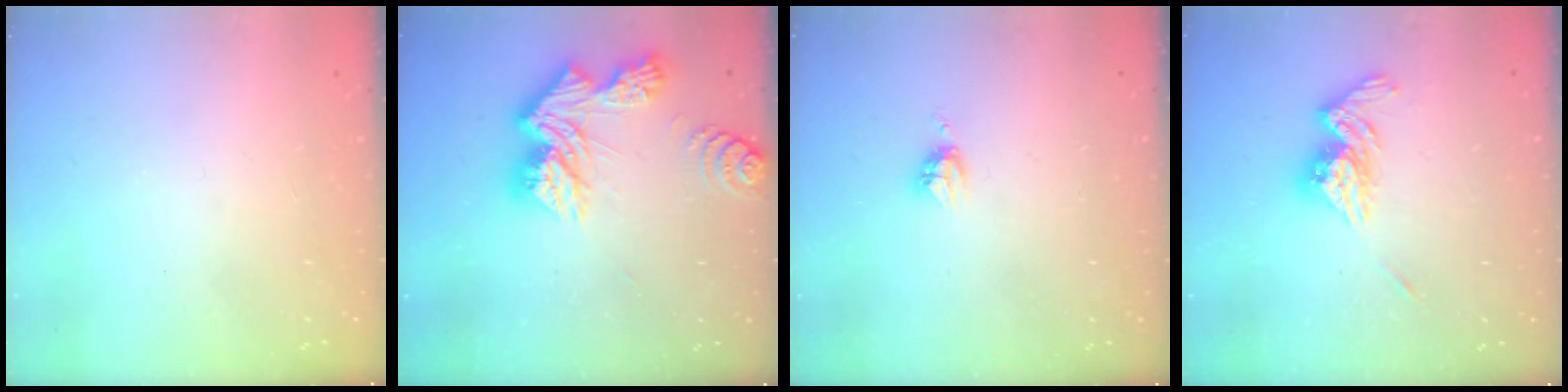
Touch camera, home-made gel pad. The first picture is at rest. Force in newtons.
{"total": 19.6, "press": 19.5, "slide": 1.9}
{"total": 4.1, "press": 4.1, "slide": 0.5}
{"total": 12.0, "press": 12.0, "slide": 1.1}